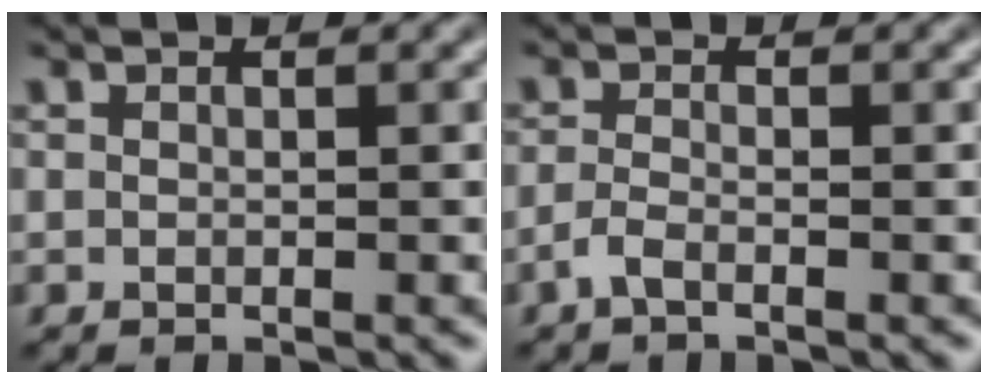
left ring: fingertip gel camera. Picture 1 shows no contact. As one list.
[{"total": 1.4, "force": [-0.9, 0.4, 1.0], "torque": [-0.025, 0.001, -0.023]}]